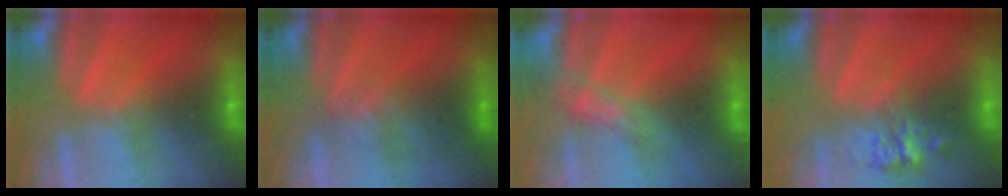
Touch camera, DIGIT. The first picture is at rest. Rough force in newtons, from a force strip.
{"total": 2.3}
{"total": 2.7}
{"total": 2.4}